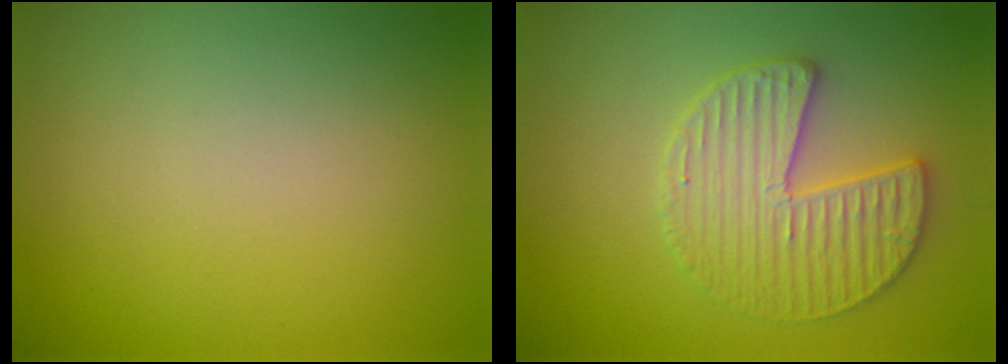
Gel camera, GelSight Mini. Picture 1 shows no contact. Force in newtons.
{"total": 3.7, "press": 3.6, "slide": 0.7}